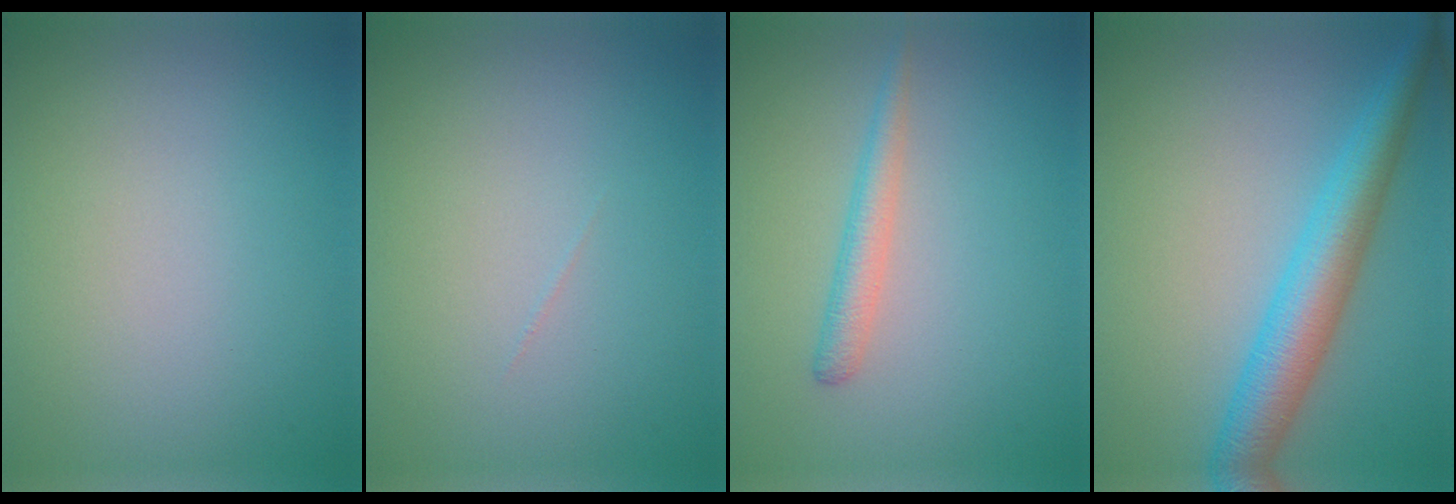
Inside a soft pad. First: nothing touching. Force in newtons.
{"total": 0.0}
{"total": 1.9, "press": 1.9, "slide": 0.1}
{"total": 5.6, "press": 5.6, "slide": 0.1}